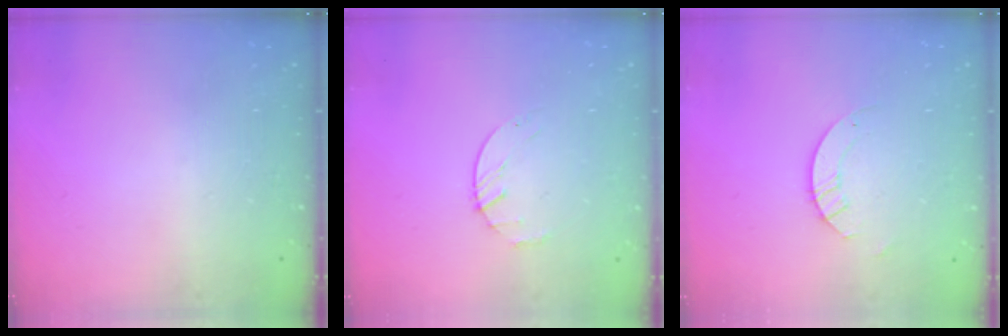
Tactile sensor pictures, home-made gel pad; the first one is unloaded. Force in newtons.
{"total": 2.2, "press": 2.2, "slide": 0.3}
{"total": 2.9, "press": 2.9, "slide": 0.3}